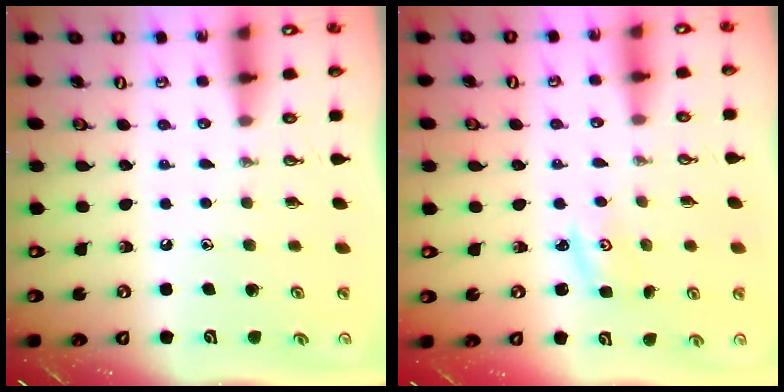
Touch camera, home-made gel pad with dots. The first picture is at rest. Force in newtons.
{"total": 2.3, "press": 2.3, "slide": 0.3}